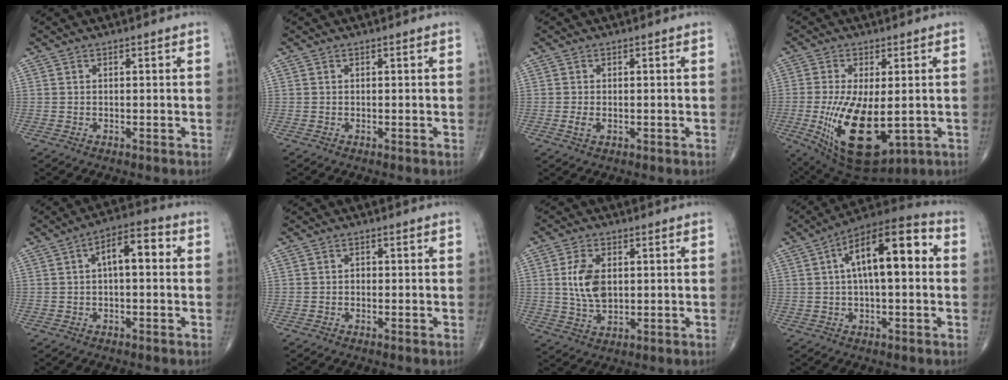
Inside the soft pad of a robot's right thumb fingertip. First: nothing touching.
{"total": 0.0}
{"total": 1.8, "force": [-0.3, 1.1, 1.4], "torque": [-0.032, -0.003, -0.007]}
{"total": 16.7, "force": [-3.0, 7.6, 14.6], "torque": [-0.272, -0.024, -0.026]}
{"total": 7.7, "force": [1.1, 3.4, 6.9], "torque": [-0.098, 0.030, 0.007]}
{"total": 0.7, "force": [-0.2, 0.6, 0.4], "torque": [-0.001, 0.003, -0.008]}
{"total": 7.9, "force": [1.0, 4.7, 6.3], "torque": [-0.118, -0.006, 0.024]}
{"total": 15.8, "force": [2.6, 6.3, 14.2], "torque": [-0.216, 0.037, 0.031]}